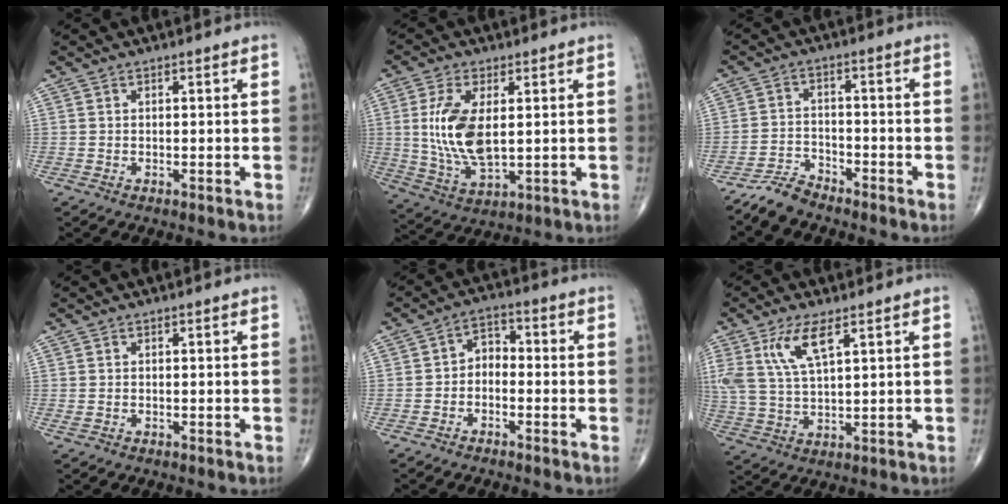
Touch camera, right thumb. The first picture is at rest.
{"total": 12.2, "force": [1.6, 5.8, 10.6], "torque": [-0.217, -0.014, 0.041]}
{"total": 4.5, "force": [-4.3, 1.3, 0.6], "torque": [-0.011, 0.017, -0.086]}
{"total": 0.6, "force": [-0.1, 0.4, 0.4], "torque": [-0.013, 0.003, 0.002]}
{"total": 4.2, "force": [-1.3, 3.0, 2.7], "torque": [-0.029, 0.028, -0.035]}
{"total": 9.7, "force": [4.6, 3.4, 7.8], "torque": [-0.175, -0.011, 0.099]}